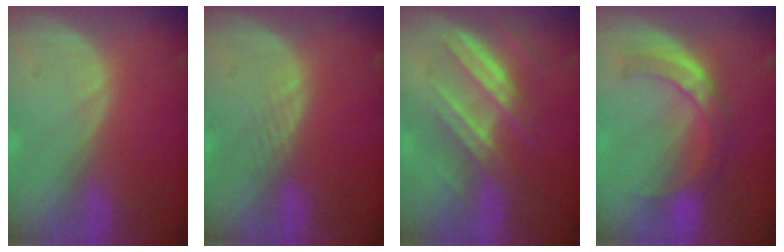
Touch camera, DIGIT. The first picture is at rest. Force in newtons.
{"total": 1.3, "press": 1.2, "slide": 0.1}
{"total": 7.9, "press": 7.0, "slide": 3.7}
{"total": 7.7, "press": 6.5, "slide": 4.2}